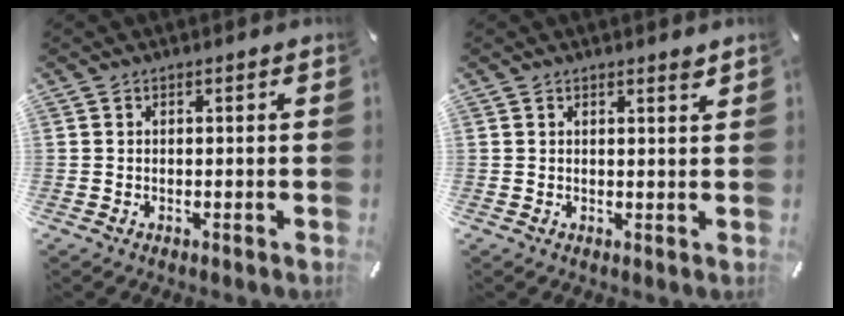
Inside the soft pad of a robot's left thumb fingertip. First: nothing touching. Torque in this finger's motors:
{"motor_torque": [0.33, -0.17, -0.06, -0.04, 0.04]}